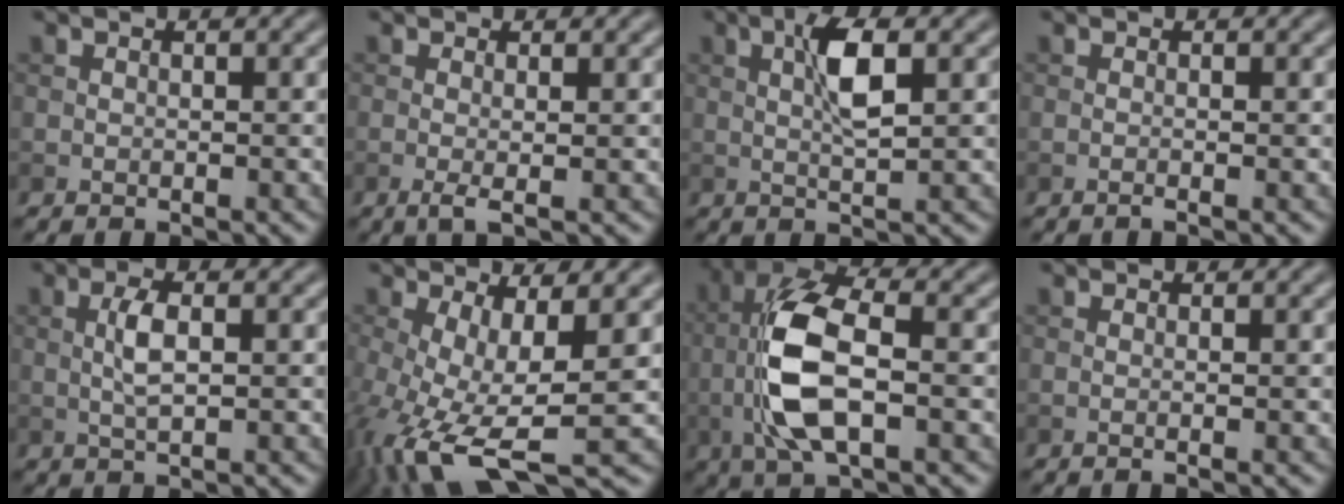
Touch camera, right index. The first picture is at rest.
{"total": 1.7, "force": [-0.3, 0.3, 1.7], "torque": [-0.032, -0.004, -0.006]}
{"total": 4.1, "force": [0.9, 0.9, 3.9], "torque": [-0.075, 0.005, 0.015]}
{"total": 0.8, "force": [-0.3, 0.2, 0.8], "torque": [-0.011, -0.006, -0.008]}
{"total": 2.7, "force": [0.2, 0.8, 2.5], "torque": [-0.056, 0.004, 0.004]}
{"total": 9.9, "force": [-2.4, 3.6, 8.8], "torque": [-0.185, -0.020, -0.036]}
{"total": 8.8, "force": [-1.2, 3.8, 7.8], "torque": [-0.171, 0.012, -0.026]}
{"total": 0.9, "force": [-0.1, 0.2, 0.8], "torque": [-0.011, -0.003, -0.005]}